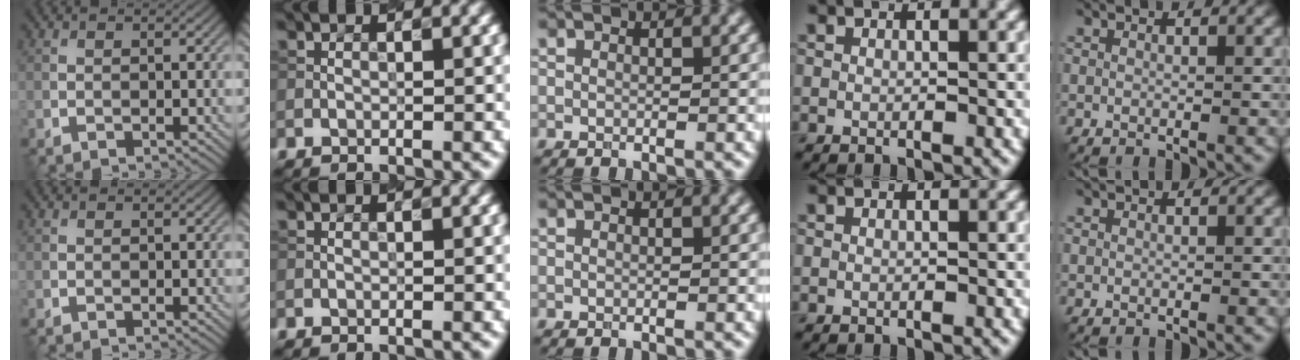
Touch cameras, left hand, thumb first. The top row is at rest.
{}